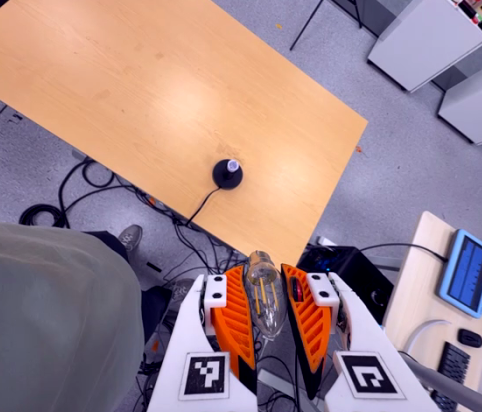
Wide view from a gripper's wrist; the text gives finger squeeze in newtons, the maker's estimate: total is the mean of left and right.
{"total": 20.1, "left": 22.1, "right": 18.2}